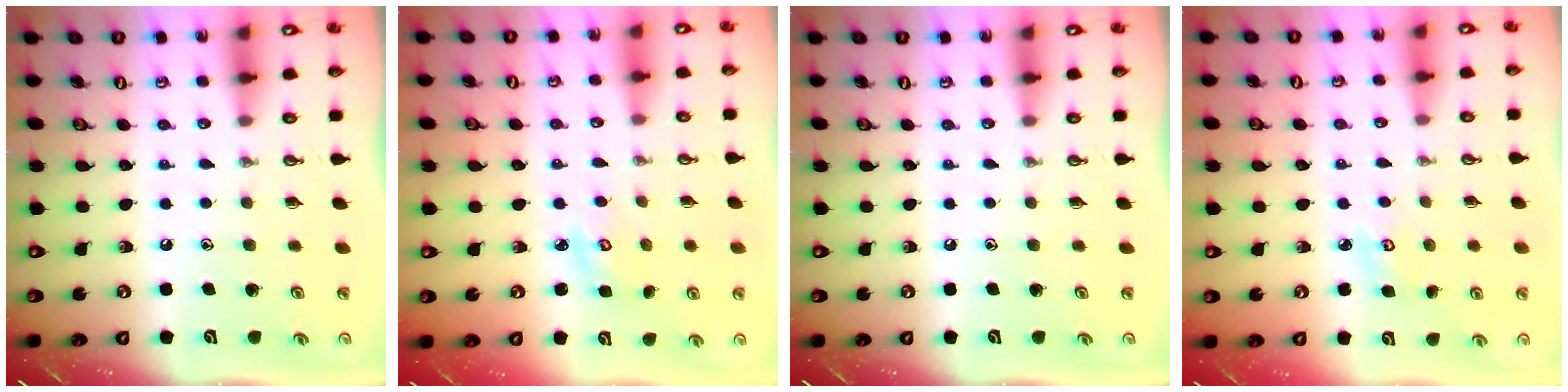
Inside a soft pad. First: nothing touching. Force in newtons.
{"total": 3.9, "press": 3.9, "slide": 0.2}
{"total": 0.0}
{"total": 4.2, "press": 4.1, "slide": 0.5}